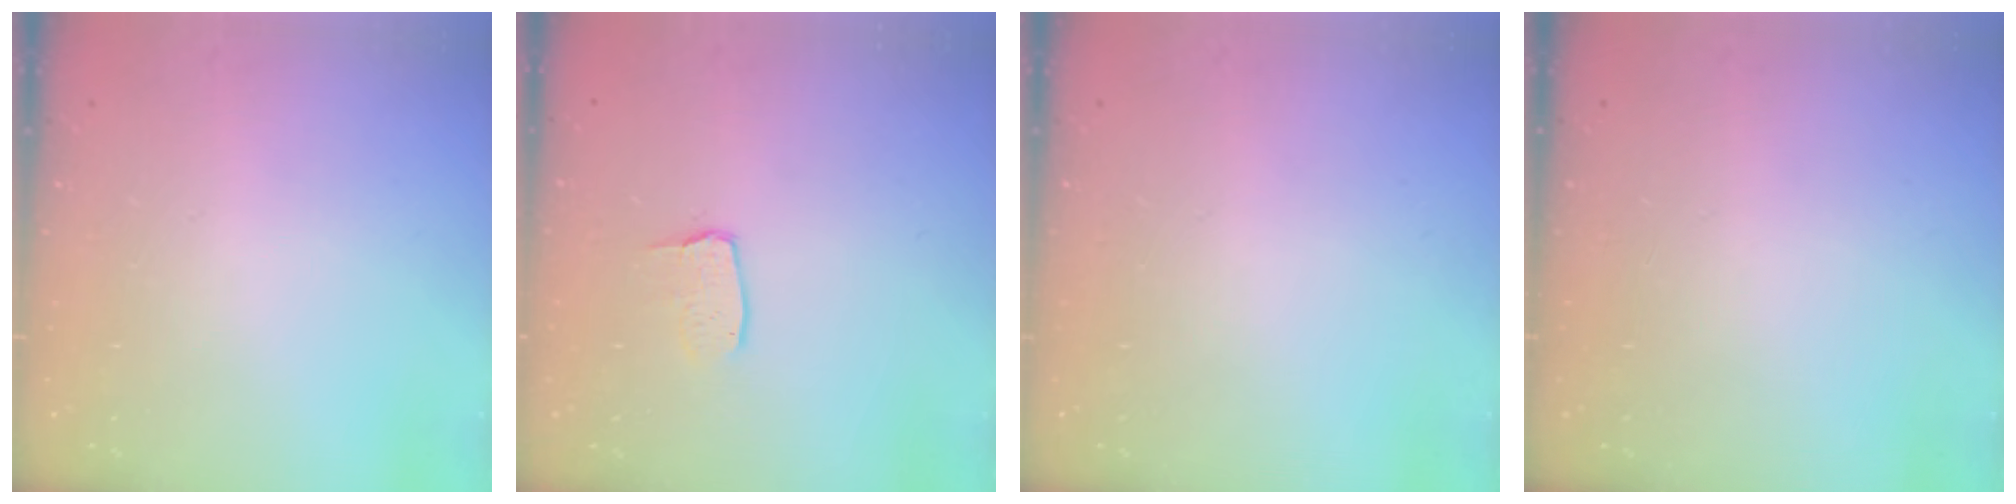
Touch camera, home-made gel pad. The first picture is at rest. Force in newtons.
{"total": 3.0, "press": 3.0, "slide": 0.2}
{"total": 0.0}
{"total": 0.0}